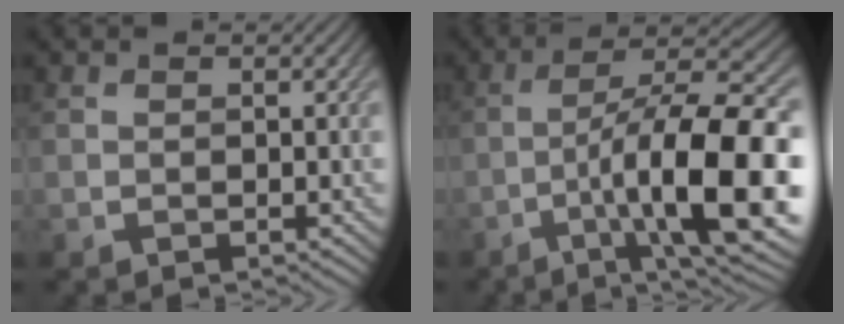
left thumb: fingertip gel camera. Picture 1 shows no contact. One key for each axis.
{"total": 15.9, "fx": -4.5, "fy": 4.4, "fz": 14.6, "tx": -0.211, "ty": 0.007, "tz": -0.067}